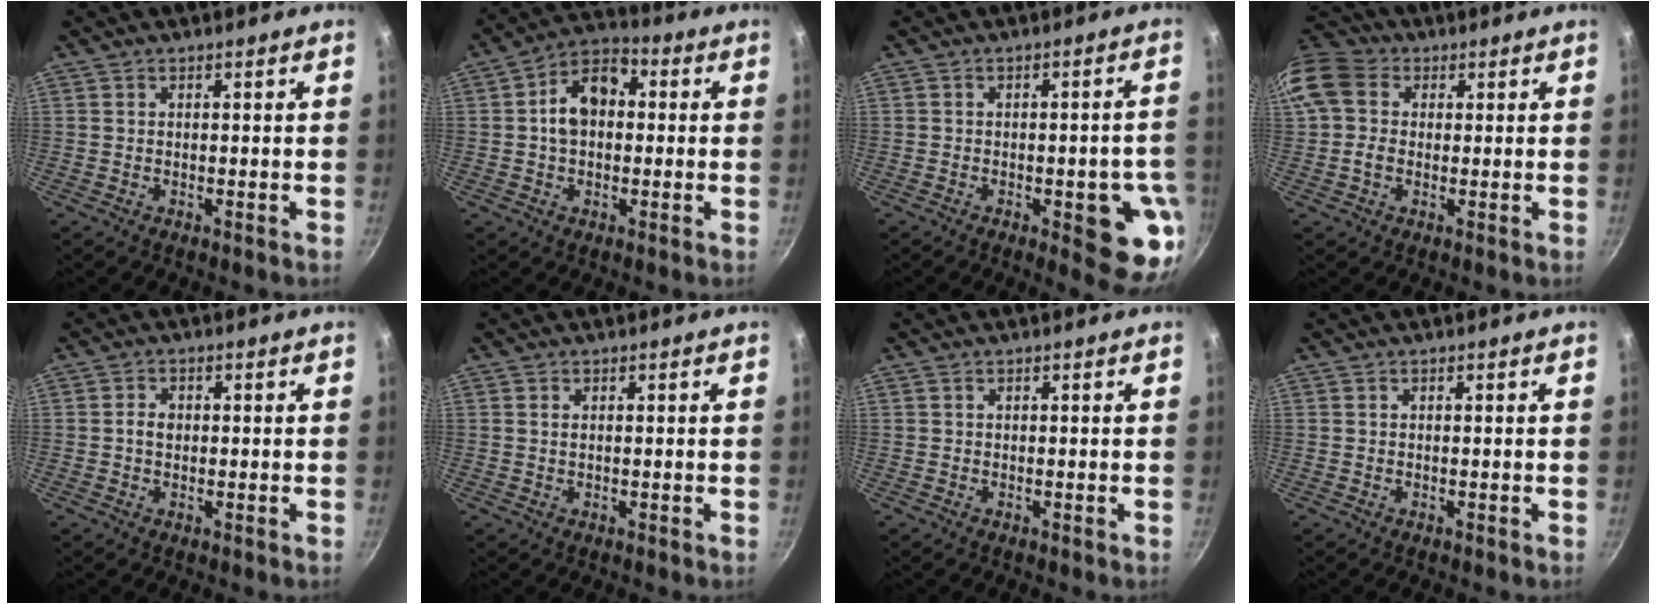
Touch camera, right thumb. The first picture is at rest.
{"total": 10.1, "force": [0.8, 7.0, 7.2], "torque": [-0.089, 0.030, -0.003]}
{"total": 11.6, "force": [-3.6, 4.1, 10.2], "torque": [-0.077, 0.012, -0.042]}
{"total": 11.3, "force": [1.5, 9.3, 6.2], "torque": [-0.125, 0.023, 0.015]}
{"total": 2.3, "force": [0.0, 1.8, 1.5], "torque": [-0.018, 0.005, -0.001]}
{"total": 0.9, "force": [0.3, 0.5, 0.7], "torque": [-0.012, 0.001, 0.004]}
{"total": 0.0}
{"total": 0.0}